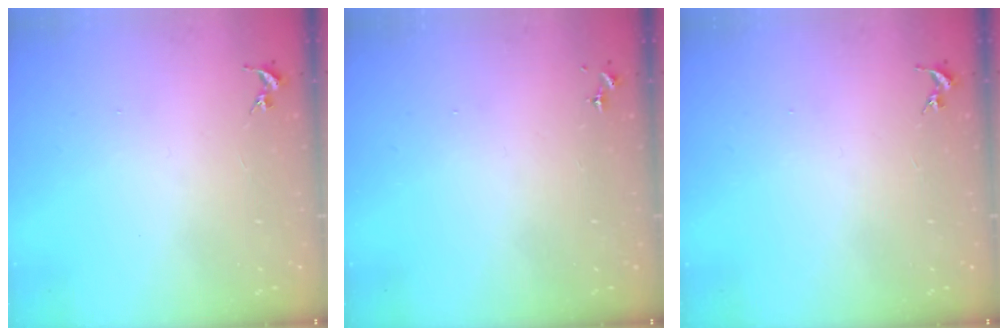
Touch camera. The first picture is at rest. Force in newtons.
{"total": 0.0}
{"total": 0.0}